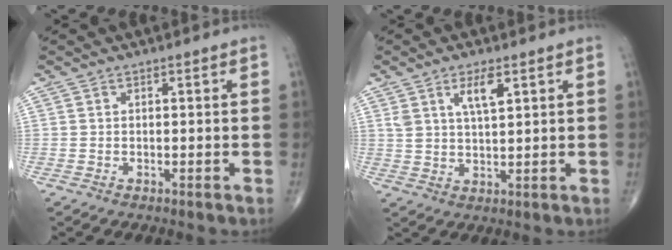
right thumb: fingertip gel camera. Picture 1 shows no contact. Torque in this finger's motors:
{"motor_torque": [0.06, 0.13, 0.56, 0.29, 0.05]}